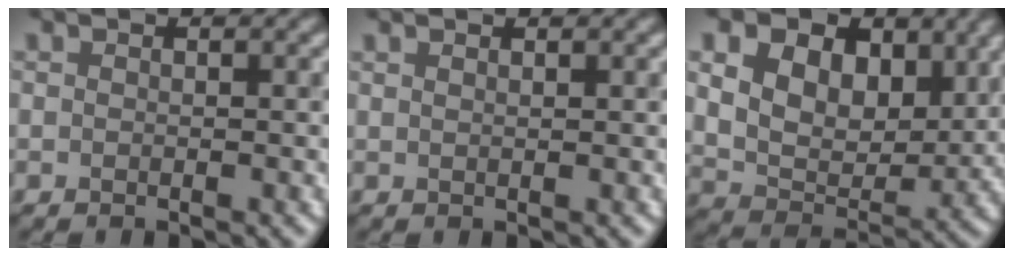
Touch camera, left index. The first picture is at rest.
{"total": 1.2, "force": [0.8, 0.5, 0.8], "torque": [-0.002, 0.000, 0.002]}
{"total": 11.9, "force": [4.9, 8.0, 7.3], "torque": [-0.144, 0.014, 0.085]}